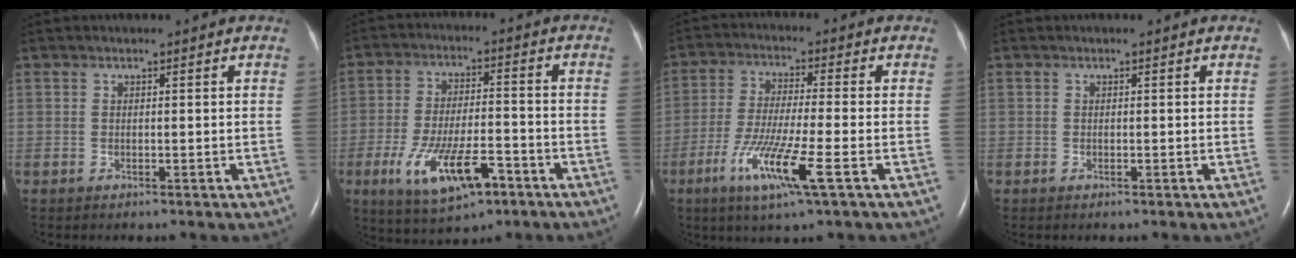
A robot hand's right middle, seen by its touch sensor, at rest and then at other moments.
{"total": 11.7, "force": [-5.6, 3.7, 9.6], "torque": [-0.182, -0.008, -0.089]}
{"total": 10.1, "force": [-4.4, -0.1, 9.1], "torque": [-0.179, -0.023, -0.085]}
{"total": 0.0}